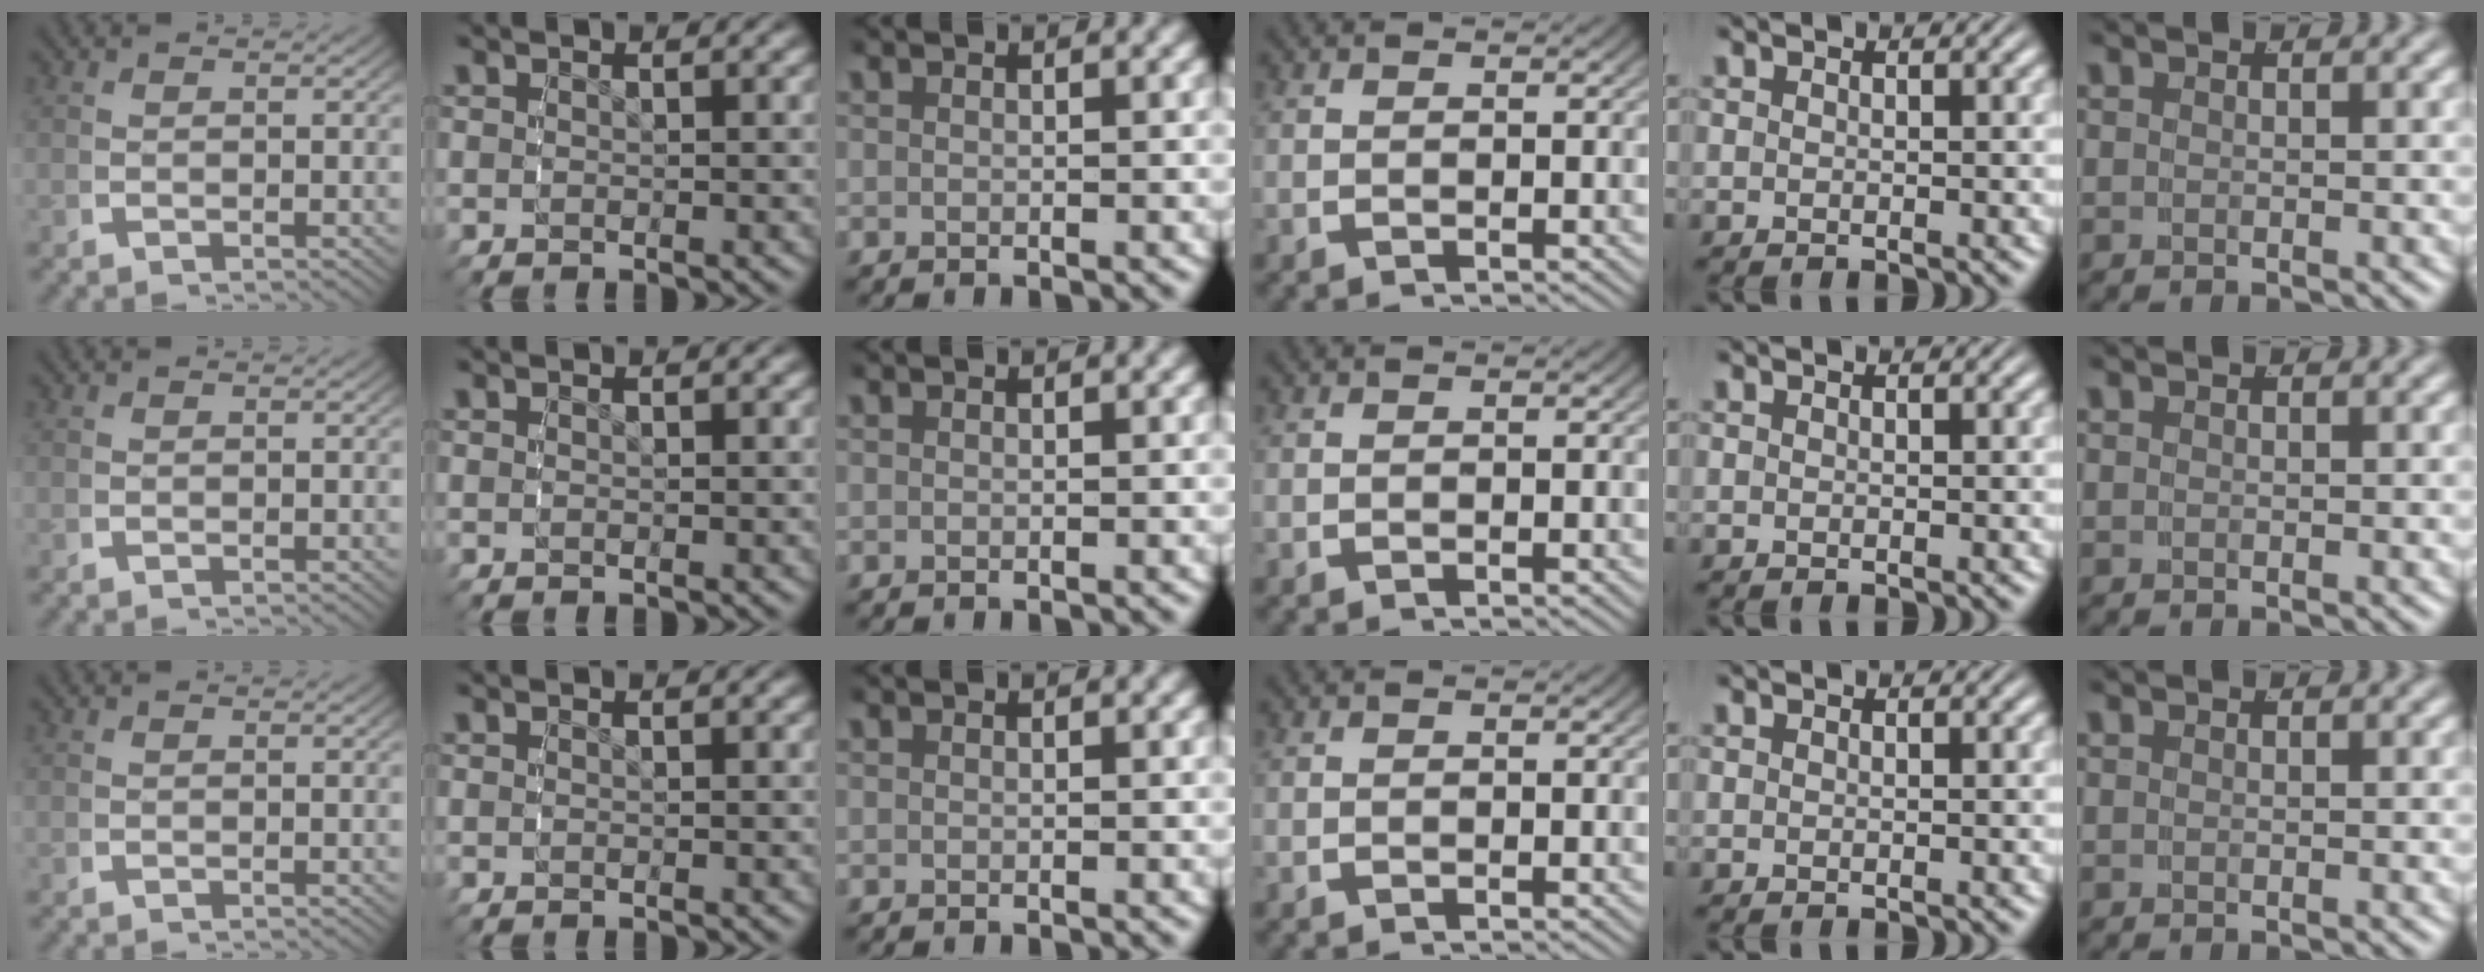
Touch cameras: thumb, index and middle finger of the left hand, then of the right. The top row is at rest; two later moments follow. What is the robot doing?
{"motion": "reach", "object": "jewelry box"}